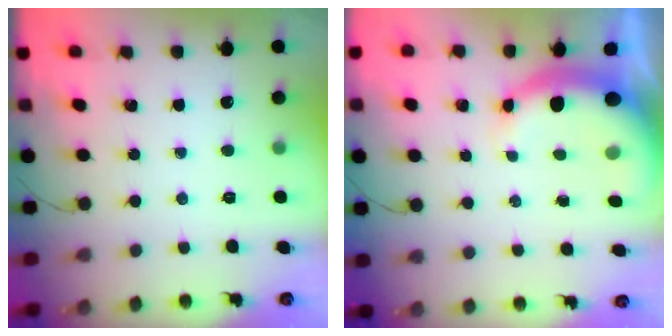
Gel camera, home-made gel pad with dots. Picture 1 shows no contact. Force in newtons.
{"total": 6.3, "press": 6.2, "slide": 1.3}